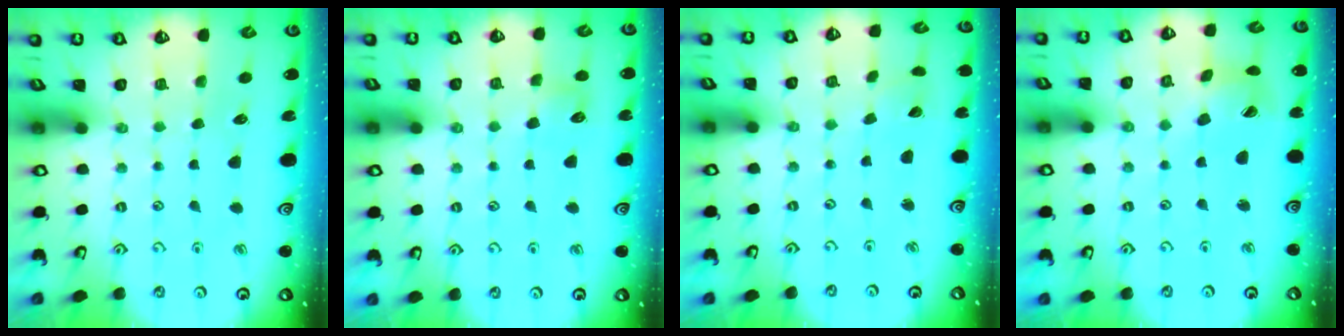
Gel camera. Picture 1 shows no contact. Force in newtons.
{"total": 6.6, "press": 6.6, "slide": 0.5}
{"total": 2.1, "press": 2.1, "slide": 0.2}
{"total": 6.7, "press": 6.7, "slide": 0.9}